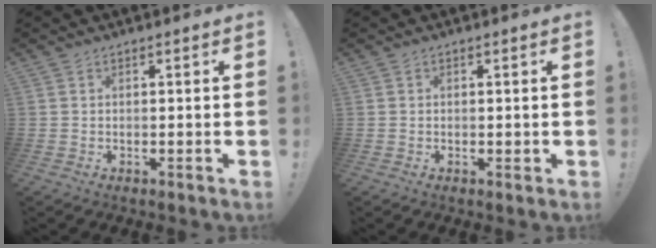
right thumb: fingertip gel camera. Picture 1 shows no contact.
{"total": 0.7, "force": [0.2, 0.6, 0.4], "torque": [-0.002, 0.001, 0.002]}